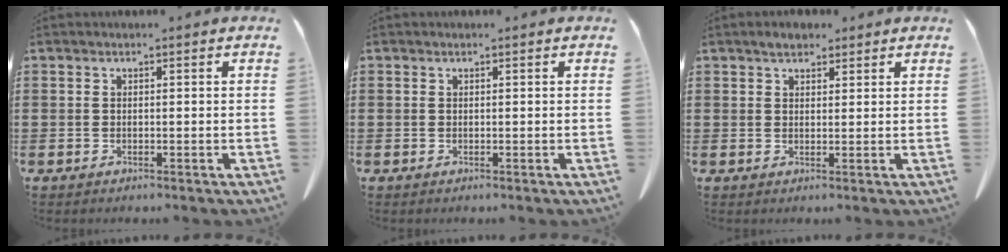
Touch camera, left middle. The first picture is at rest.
{"total": 0.0}
{"total": 2.4, "force": [2.0, 1.0, 0.9], "torque": [-0.014, 0.003, 0.037]}